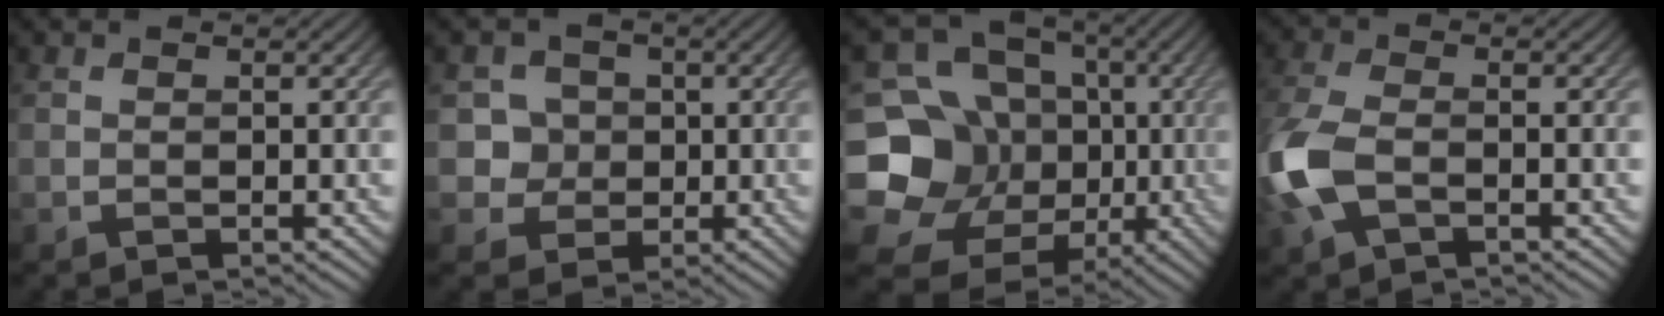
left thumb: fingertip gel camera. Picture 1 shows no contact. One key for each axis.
{"total": 4.5, "fx": 0.2, "fy": 4.3, "fz": 1.2, "tx": -0.027, "ty": -0.002, "tz": -0.009}
{"total": 18.2, "fx": -2.4, "fy": 16.0, "fz": 8.3, "tx": -0.224, "ty": -0.004, "tz": -0.046}
{"total": 7.6, "fx": -2.2, "fy": 4.3, "fz": 5.9, "tx": -0.170, "ty": -0.009, "tz": -0.055}